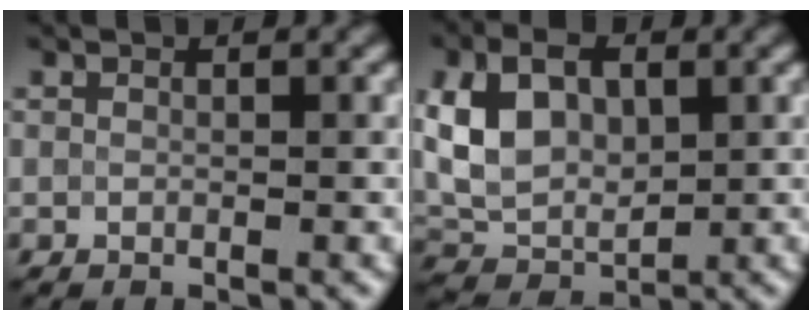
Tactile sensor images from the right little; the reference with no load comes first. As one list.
[{"total": 6.8, "force": [1.5, 4.5, 4.8], "torque": [-0.091, 0.005, 0.023]}]